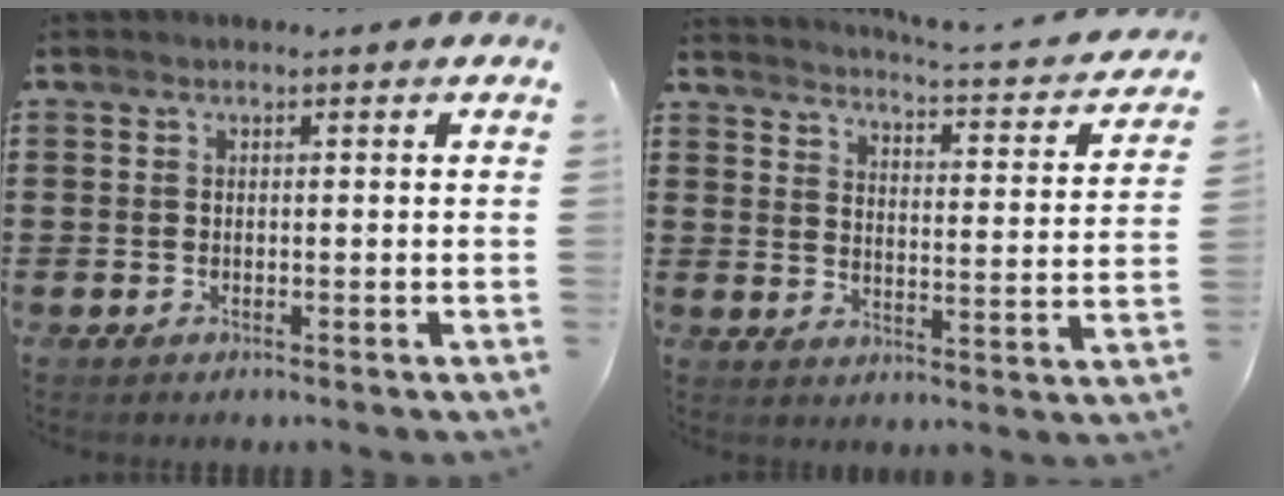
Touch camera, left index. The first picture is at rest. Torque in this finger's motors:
{"motor_torque": [2.14, 0.00, -0.09, 0.03]}